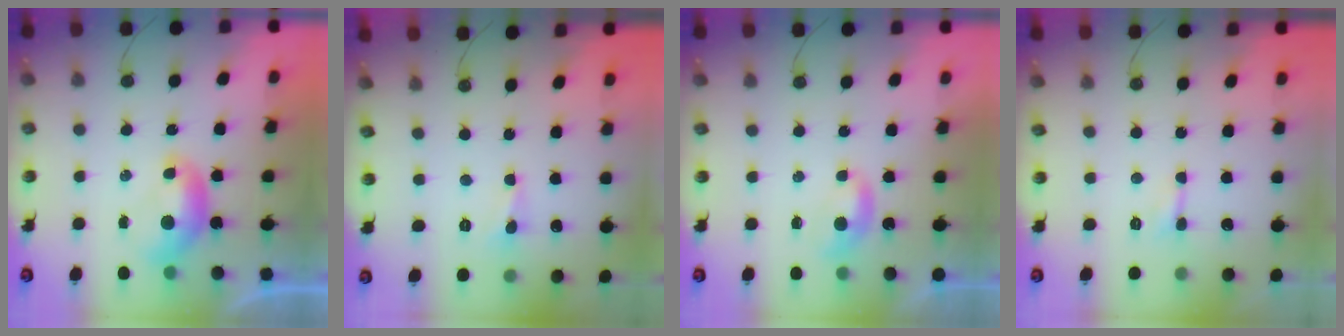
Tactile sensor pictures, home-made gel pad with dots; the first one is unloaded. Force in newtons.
{"total": 0.9, "press": 0.8, "slide": 0.2}
{"total": 1.6, "press": 1.5, "slide": 0.5}
{"total": 1.7, "press": 1.6, "slide": 0.5}